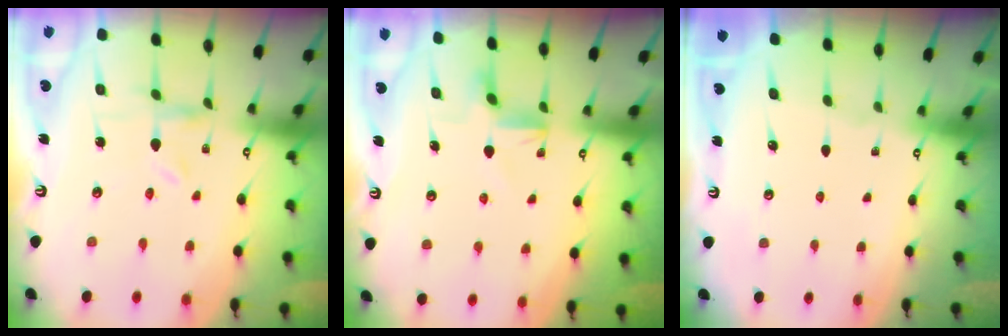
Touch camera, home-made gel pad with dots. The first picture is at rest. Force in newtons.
{"total": 3.7, "press": 3.4, "slide": 1.5}
{"total": 0.0}